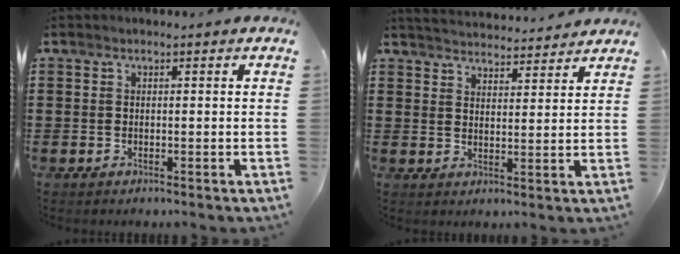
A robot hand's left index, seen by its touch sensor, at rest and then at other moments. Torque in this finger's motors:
{"motor_torque": [0.08, 0.06, 0.23, 0.02]}